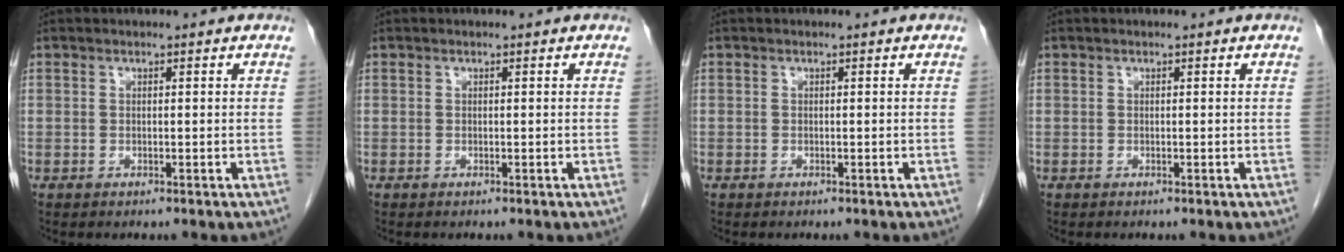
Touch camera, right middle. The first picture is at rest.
{"total": 0.0}
{"total": 0.0}
{"total": 0.0}